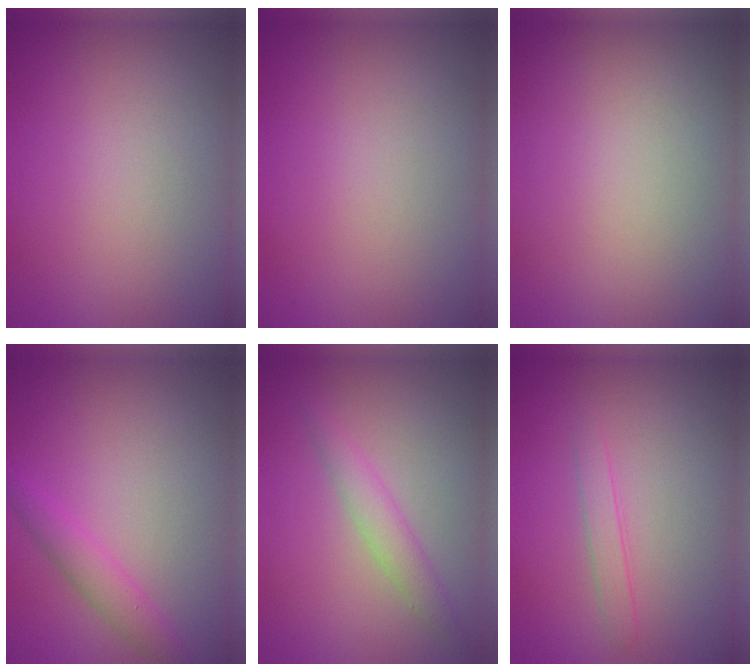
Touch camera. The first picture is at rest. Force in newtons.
{"total": 0.0}
{"total": 0.0}
{"total": 2.3, "press": 2.3, "slide": 0.1}
{"total": 2.3, "press": 2.3, "slide": 0.0}
{"total": 1.3, "press": 1.3, "slide": 0.1}